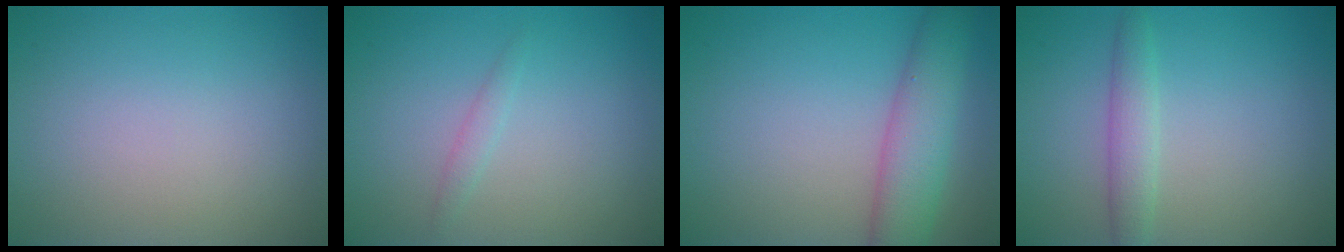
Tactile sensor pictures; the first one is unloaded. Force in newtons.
{"total": 0.9, "press": 0.9, "slide": 0.1}
{"total": 5.1, "press": 5.1, "slide": 0.2}
{"total": 2.2, "press": 2.2, "slide": 0.0}